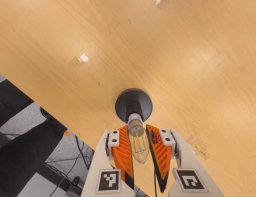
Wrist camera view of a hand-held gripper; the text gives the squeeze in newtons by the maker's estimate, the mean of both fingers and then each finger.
{"total": 19.9, "left": 21.1, "right": 18.8}